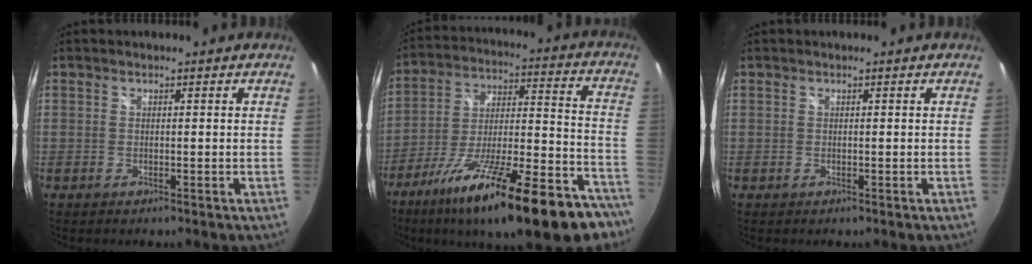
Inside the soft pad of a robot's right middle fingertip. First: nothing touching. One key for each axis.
{"total": 30.1, "fx": -20.6, "fy": 8.1, "fz": 20.4, "tx": -0.310, "ty": -0.037, "tz": -0.302}
{"total": 0.0}